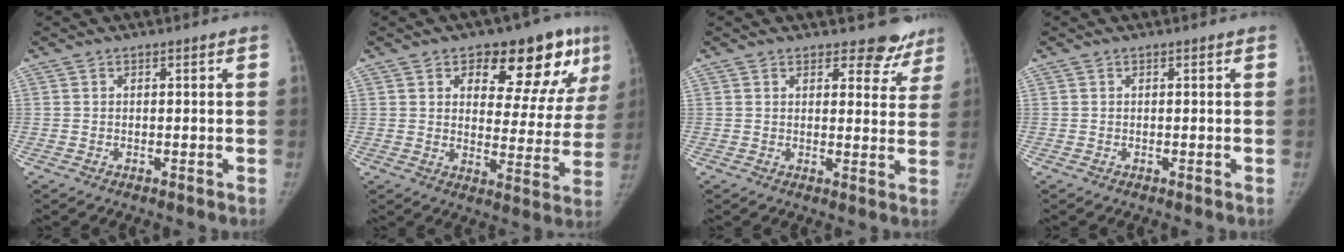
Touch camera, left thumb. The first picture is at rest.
{"total": 17.9, "force": [9.4, 8.8, 12.5], "torque": [-0.099, -0.030, 0.127]}
{"total": 7.4, "force": [6.4, 3.5, 1.4], "torque": [0.029, -0.037, 0.063]}
{"total": 0.0}